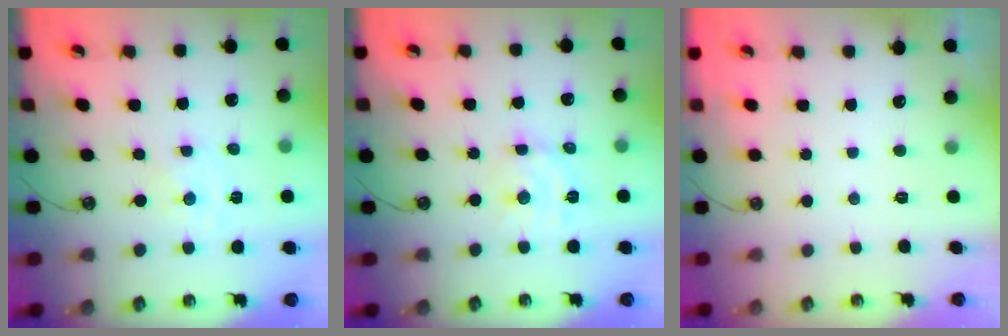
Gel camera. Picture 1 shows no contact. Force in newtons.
{"total": 8.8, "press": 8.8, "slide": 0.5}
{"total": 0.0}